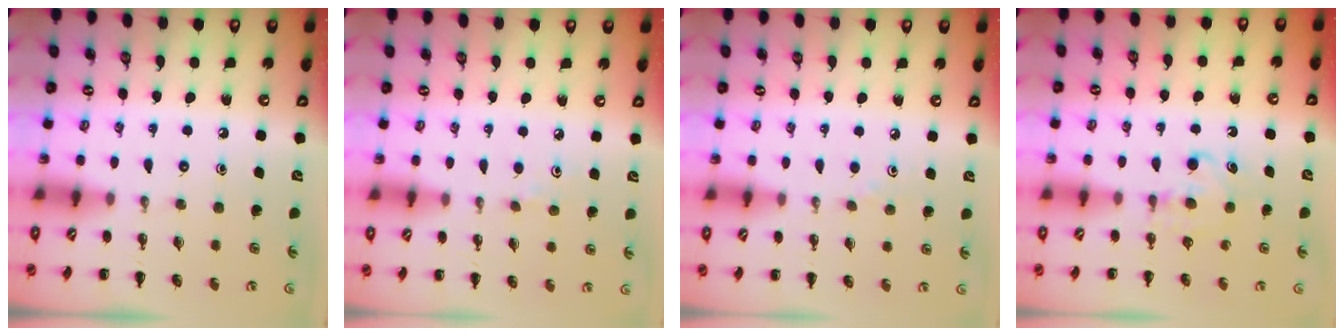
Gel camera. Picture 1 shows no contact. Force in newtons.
{"total": 2.9, "press": 2.7, "slide": 0.9}
{"total": 2.2, "press": 2.1, "slide": 0.9}
{"total": 5.1, "press": 4.8, "slide": 1.6}